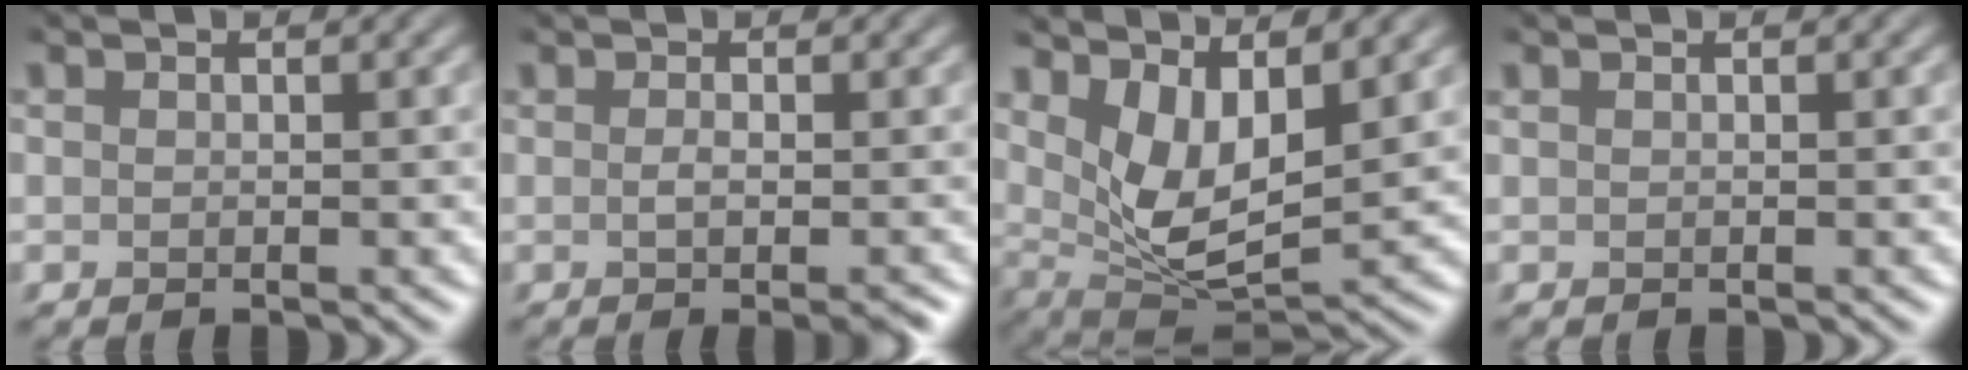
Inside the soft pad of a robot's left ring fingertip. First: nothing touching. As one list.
[{"total": 1.6, "force": [-0.3, 0.0, 1.6], "torque": [-0.016, -0.001, -0.007]}, {"total": 5.2, "force": [1.8, 2.2, 4.3], "torque": [-0.084, -0.023, 0.031]}, {"total": 0.0}]